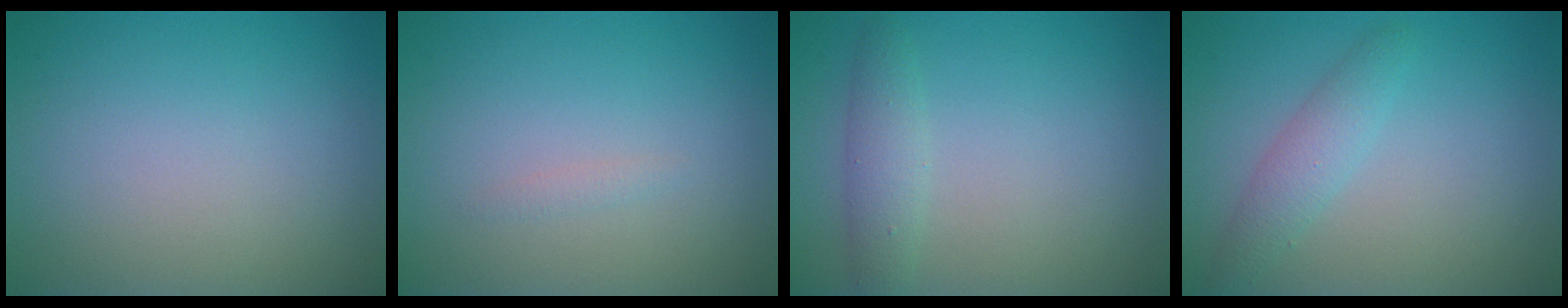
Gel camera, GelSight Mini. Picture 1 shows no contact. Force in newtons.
{"total": 0.5, "press": 0.5, "slide": 0.0}
{"total": 2.1, "press": 2.1, "slide": 0.1}
{"total": 2.2, "press": 2.2, "slide": 0.1}